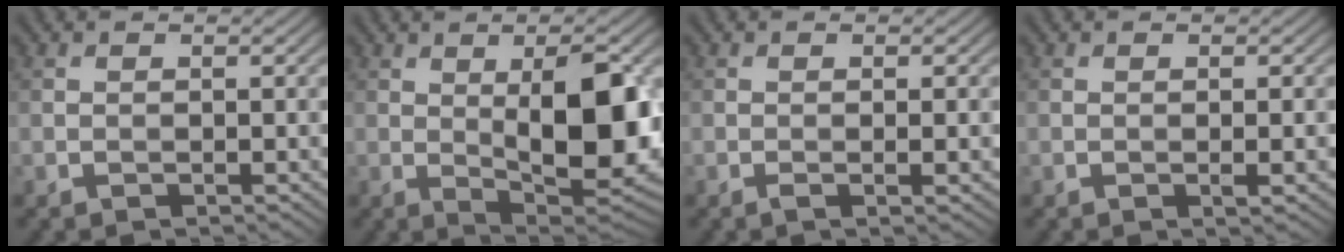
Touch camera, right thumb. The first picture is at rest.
{"total": 13.1, "force": [0.9, 4.7, 12.2], "torque": [-0.170, -0.001, 0.016]}
{"total": 1.8, "force": [-0.4, 0.2, 1.7], "torque": [-0.031, -0.001, -0.008]}
{"total": 1.4, "force": [-0.3, 0.1, 1.4], "torque": [-0.026, -0.002, -0.005]}